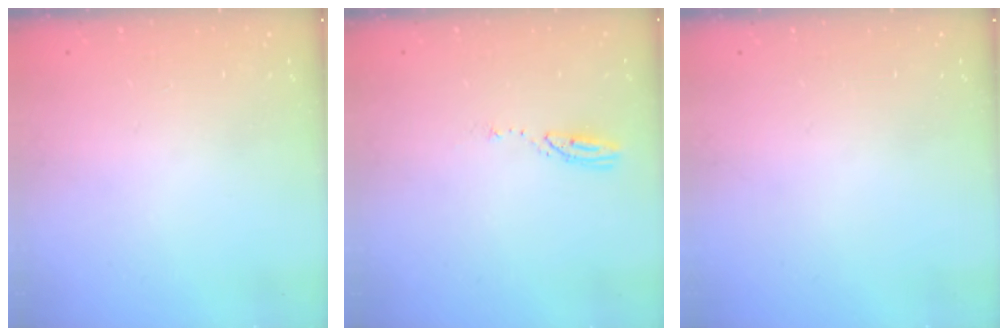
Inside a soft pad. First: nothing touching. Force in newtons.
{"total": 4.1, "press": 4.1, "slide": 0.3}
{"total": 0.0}